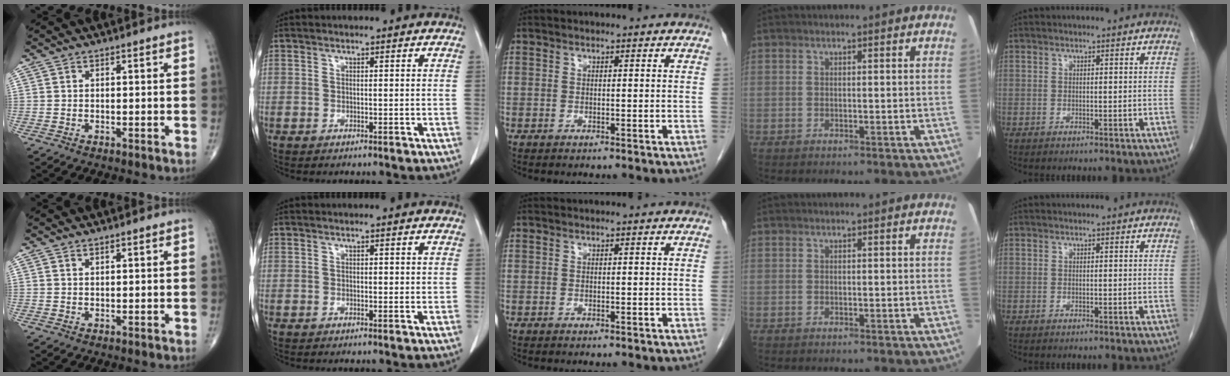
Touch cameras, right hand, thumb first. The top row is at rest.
{"thumb": {"total": 0.6, "force": [0.5, 0.0, 0.3], "torque": [-0.007, -0.004, 0.011]}, "index": {"total": 1.1, "force": [0.2, 0.6, 0.9], "torque": [-0.009, 0.000, 0.002]}}